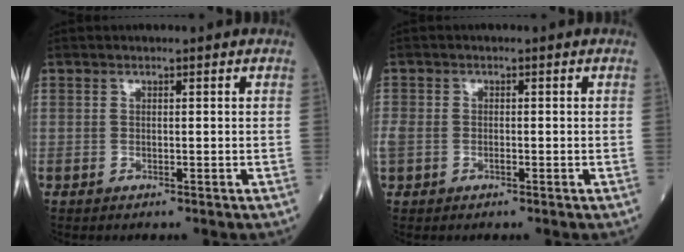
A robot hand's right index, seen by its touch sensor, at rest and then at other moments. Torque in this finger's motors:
{"motor_torque": [0.68, -0.45, 0.35, 0.06]}